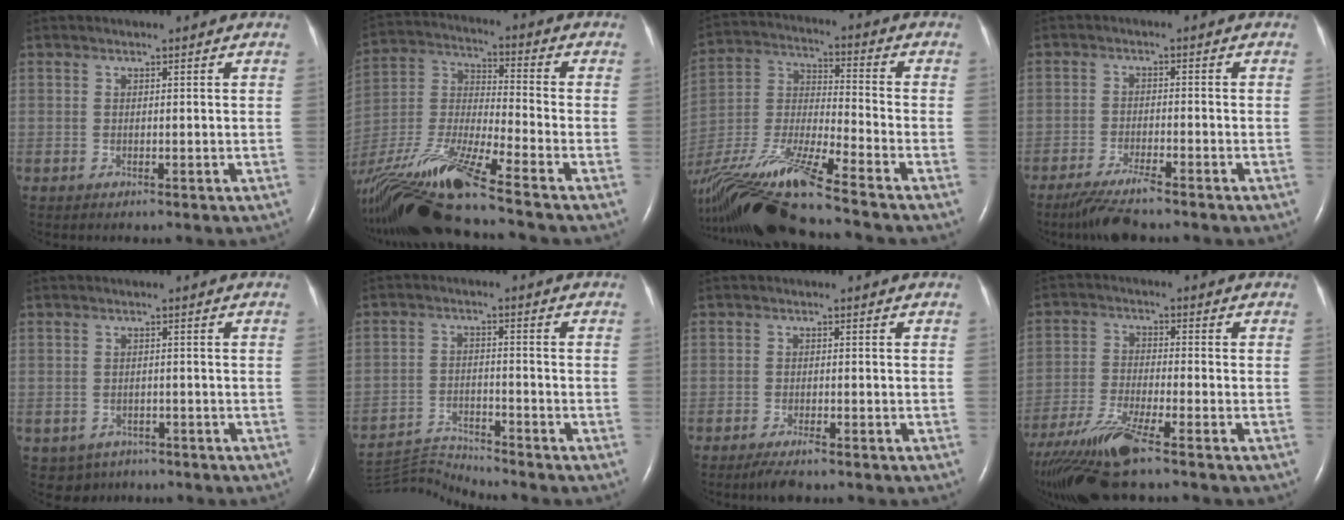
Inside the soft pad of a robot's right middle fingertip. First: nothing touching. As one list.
[{"total": 19.4, "force": [-15.0, -0.2, 12.3], "torque": [-0.297, -0.034, -0.288]}, {"total": 21.0, "force": [-16.6, 0.4, 12.9], "torque": [-0.306, -0.038, -0.318]}, {"total": 5.9, "force": [-4.8, 0.3, 3.5], "torque": [-0.073, -0.019, -0.086]}, {"total": 3.3, "force": [-2.1, 2.5, 0.3], "torque": [-0.006, 0.006, -0.027]}, {"total": 7.7, "force": [-7.3, -2.2, -1.3], "torque": [0.006, 0.003, -0.135]}, {"total": 3.0, "force": [-2.2, 0.5, 1.9], "torque": [-0.041, -0.006, -0.039]}, {"total": 11.2, "force": [-8.5, 0.5, 7.3], "torque": [-0.146, -0.026, -0.156]}]